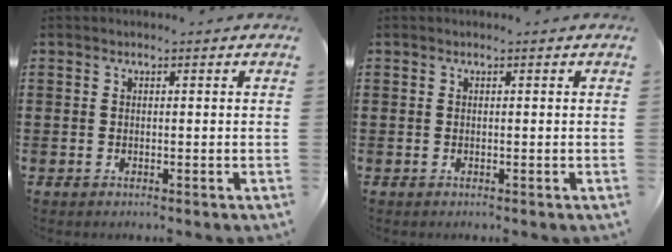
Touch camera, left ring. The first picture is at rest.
{"total": 0.0}